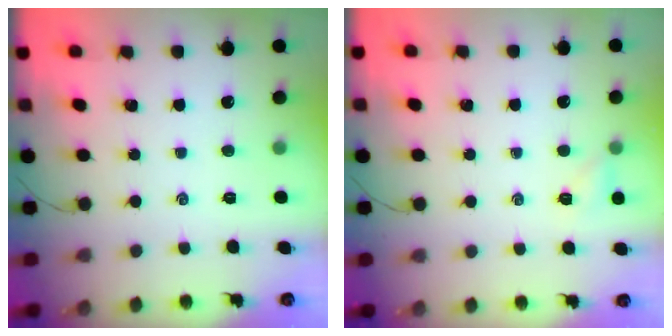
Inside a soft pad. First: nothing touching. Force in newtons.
{"total": 3.2, "press": 3.0, "slide": 1.1}